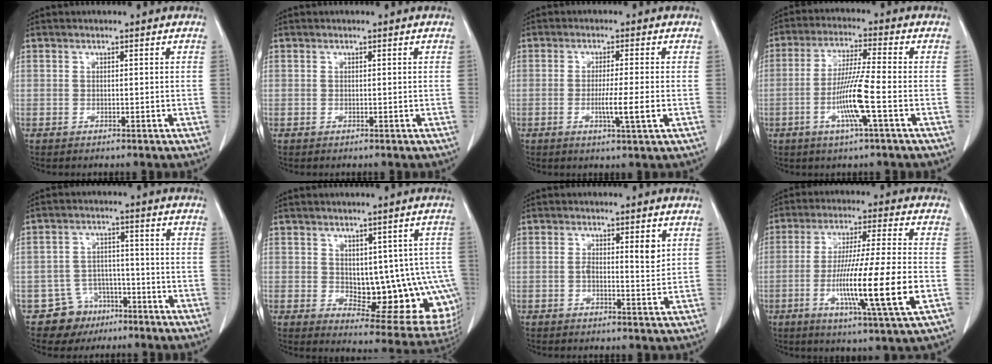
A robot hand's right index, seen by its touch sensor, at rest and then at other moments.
{"total": 0.0}
{"total": 5.0, "force": [-1.2, -0.5, 4.9], "torque": [-0.083, -0.011, -0.021]}
{"total": 9.0, "force": [-2.8, -0.6, 8.6], "torque": [-0.167, -0.009, -0.055]}
{"total": 6.4, "force": [-4.0, 4.9, 0.1], "torque": [0.008, 0.013, -0.060]}
{"total": 15.1, "force": [-1.2, 7.8, 12.8], "torque": [-0.119, 0.007, 0.006]}
{"total": 3.9, "force": [0.9, 1.0, 3.6], "torque": [-0.060, 0.001, 0.014]}
{"total": 15.6, "force": [-4.0, -0.5, 15.1], "torque": [-0.274, -0.020, -0.073]}